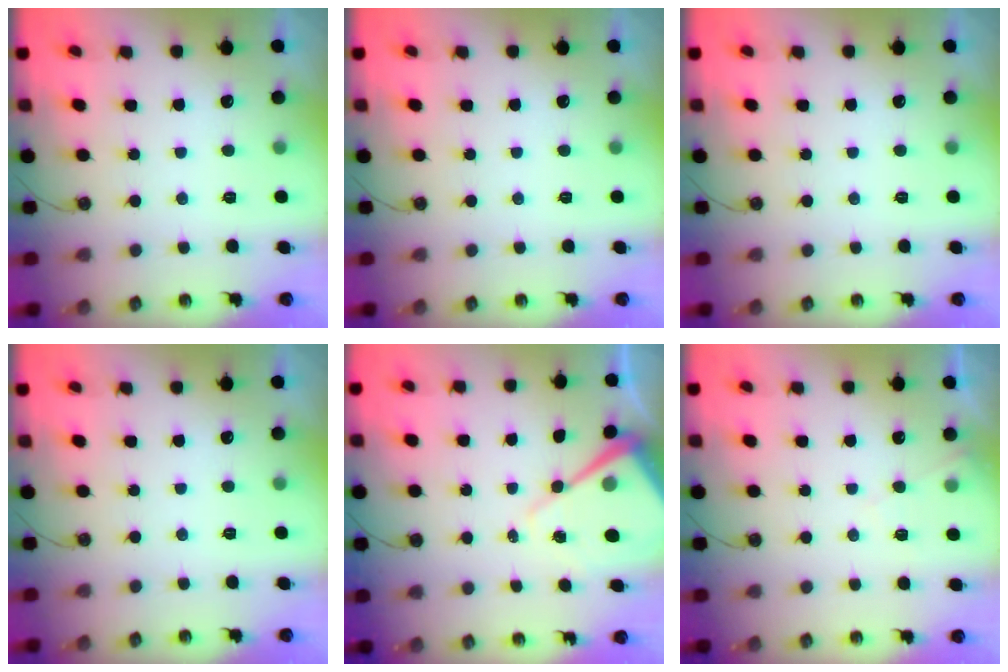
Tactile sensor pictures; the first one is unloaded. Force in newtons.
{"total": 0.0}
{"total": 0.0}
{"total": 0.0}
{"total": 10.6, "press": 10.6, "slide": 0.9}
{"total": 4.9, "press": 4.9, "slide": 0.7}